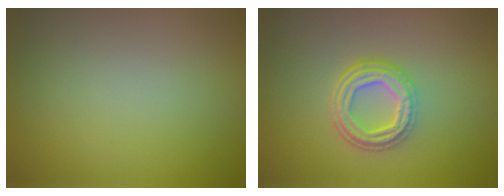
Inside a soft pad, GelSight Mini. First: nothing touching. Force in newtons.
{"total": 4.4, "press": 3.3, "slide": 2.8}